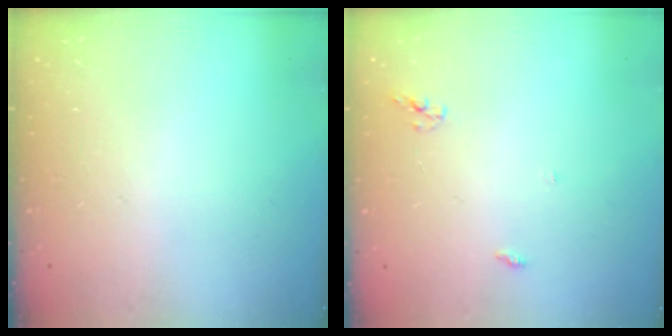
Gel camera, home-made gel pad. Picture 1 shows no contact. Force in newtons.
{"total": 3.7, "press": 3.7, "slide": 0.1}